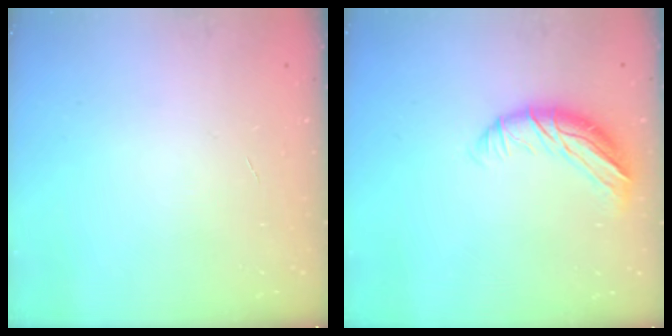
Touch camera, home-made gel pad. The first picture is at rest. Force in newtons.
{"total": 10.4, "press": 10.2, "slide": 1.7}